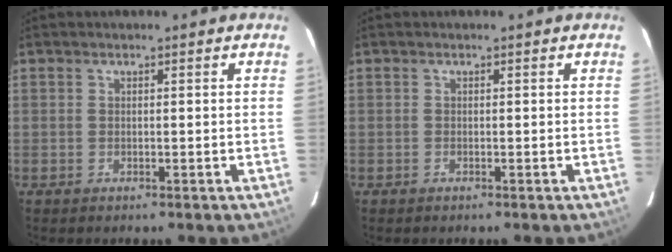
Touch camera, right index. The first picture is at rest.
{"total": 0.0}